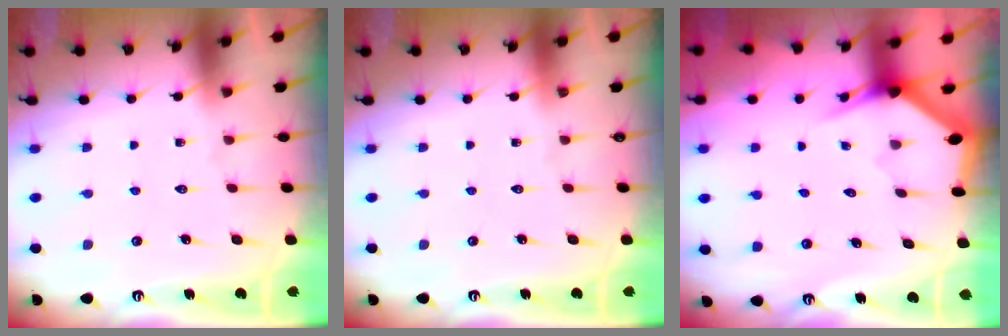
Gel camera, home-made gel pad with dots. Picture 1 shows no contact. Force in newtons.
{"total": 0.0}
{"total": 3.1, "press": 3.1, "slide": 0.0}